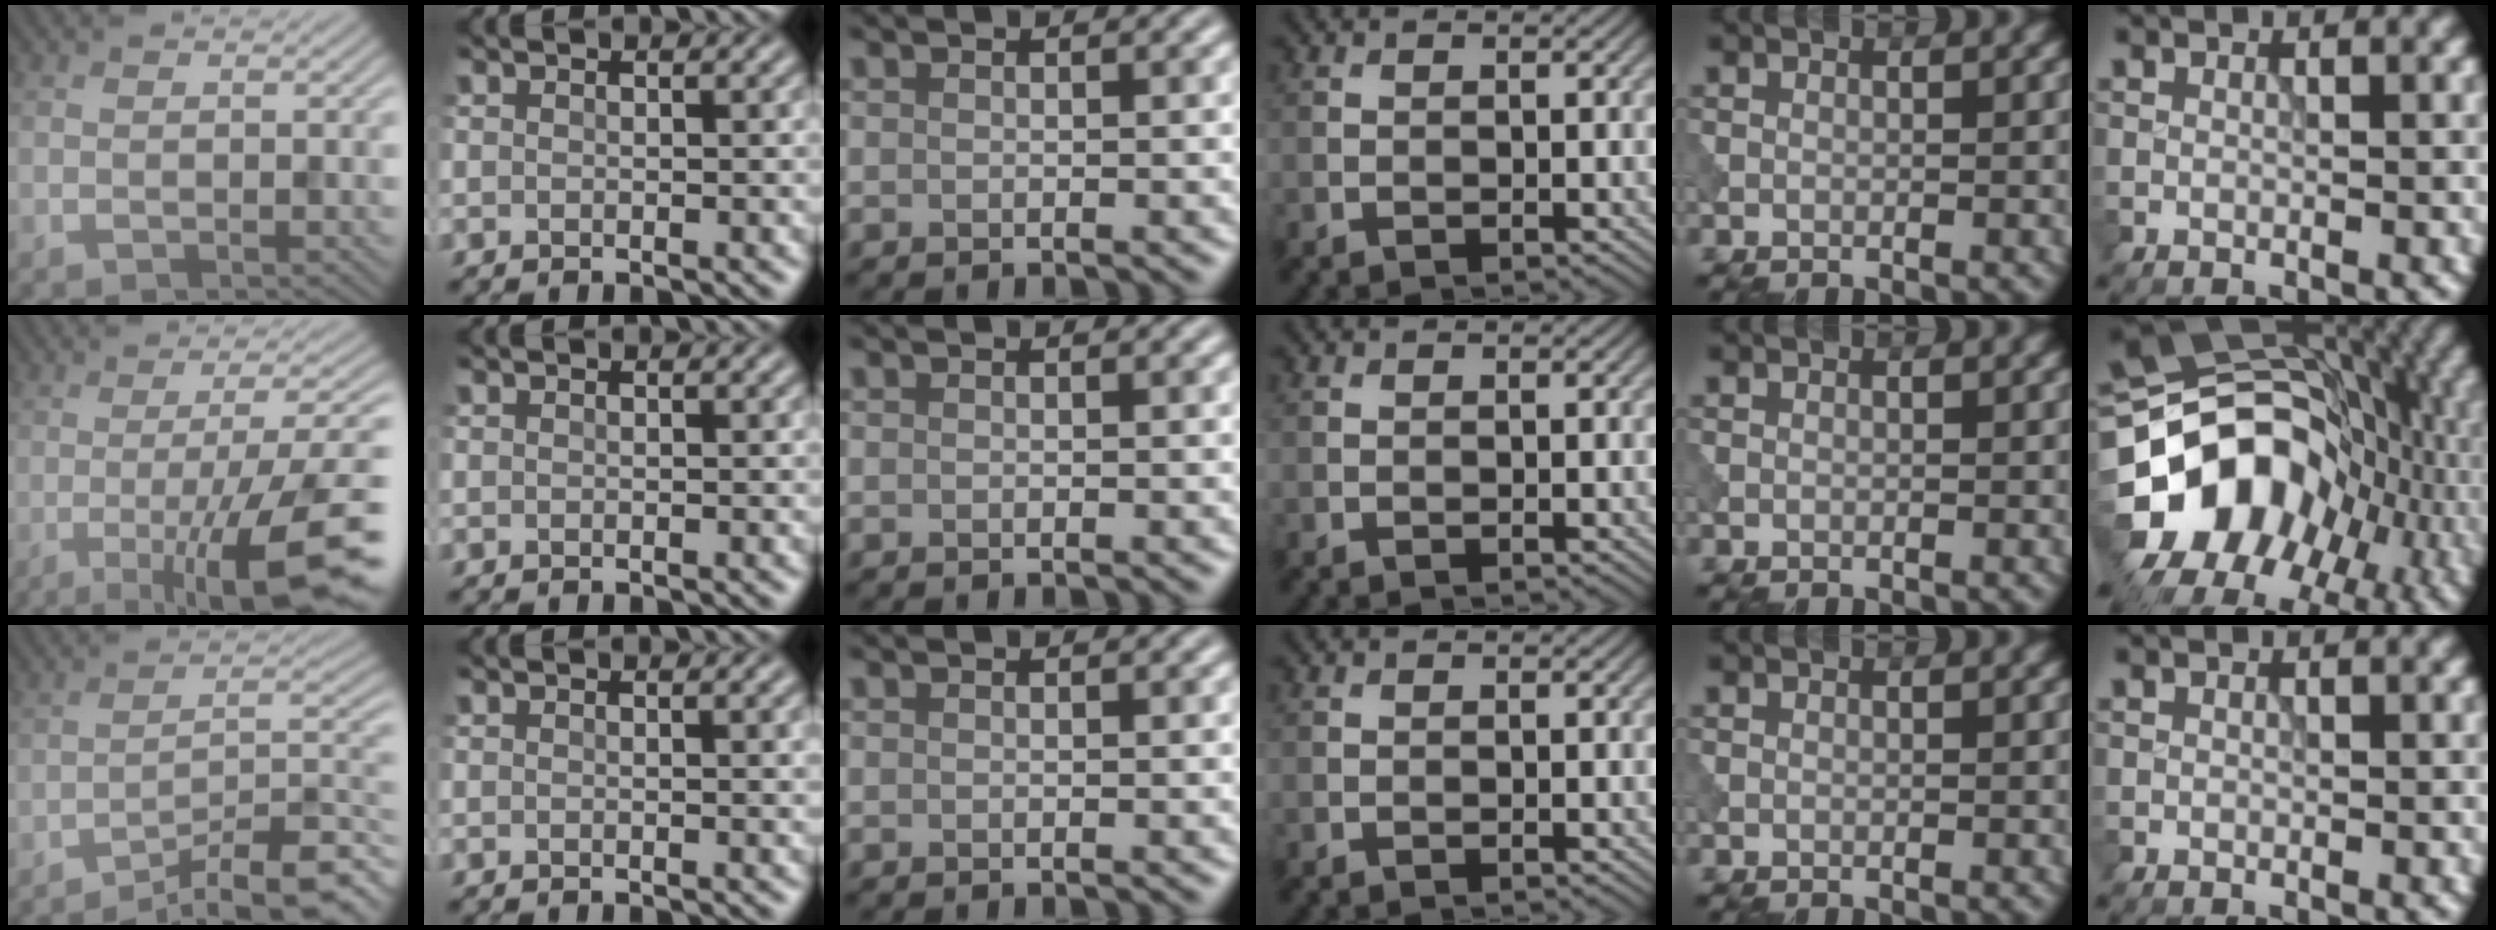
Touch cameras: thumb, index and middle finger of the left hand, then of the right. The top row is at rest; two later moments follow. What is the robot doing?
{"motion": "dispense", "object": "syringe"}